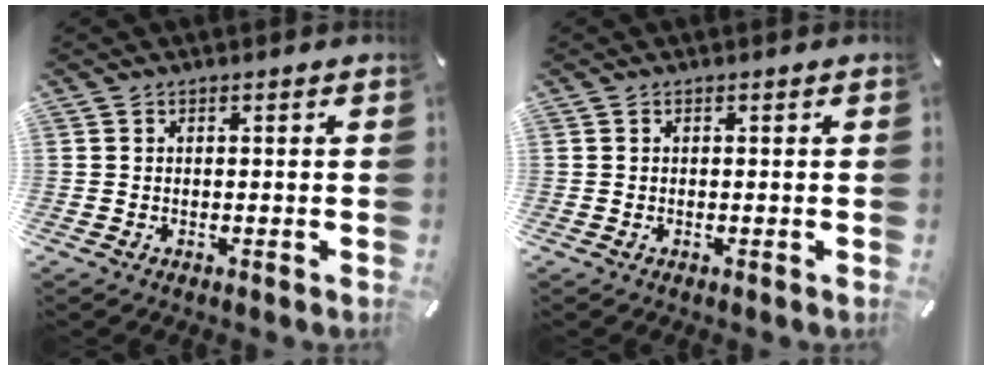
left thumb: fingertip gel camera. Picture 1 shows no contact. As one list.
[{"total": 0.0}]